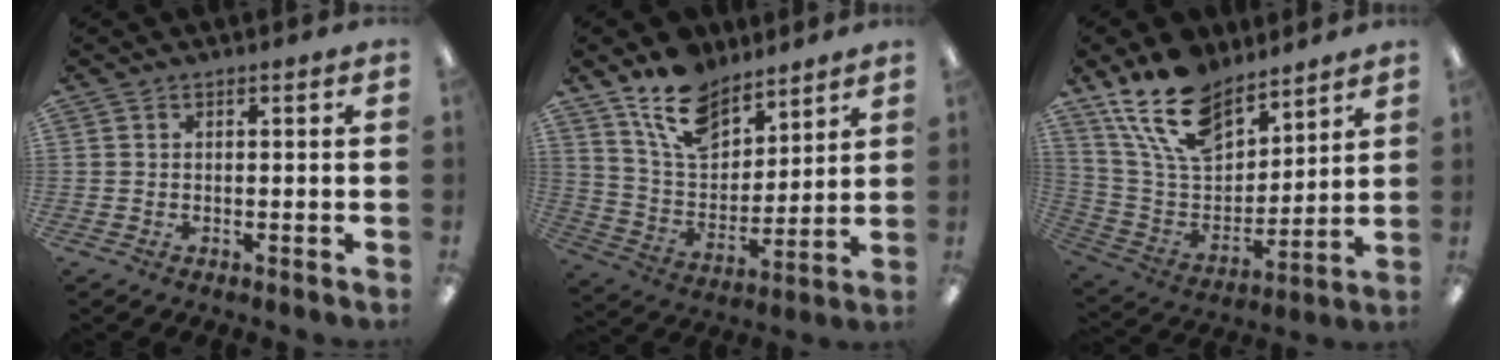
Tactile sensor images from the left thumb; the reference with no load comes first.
{"total": 14.9, "force": [11.2, 7.7, 6.1], "torque": [-0.118, -0.055, 0.211]}
{"total": 18.4, "force": [13.1, 9.6, 8.7], "torque": [-0.182, -0.062, 0.245]}